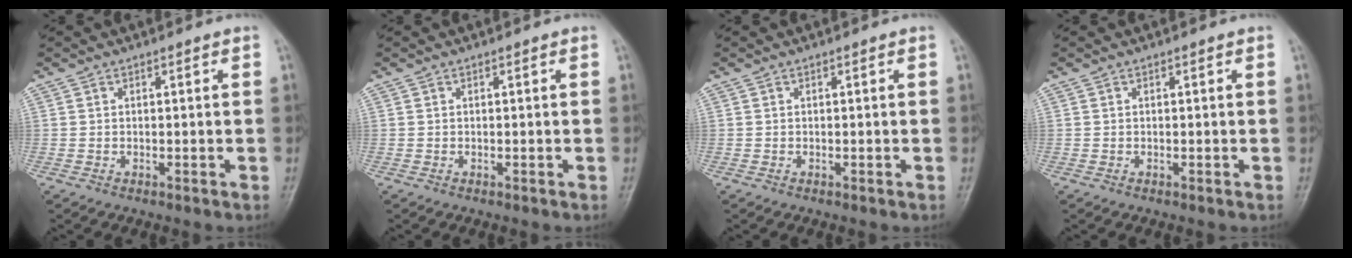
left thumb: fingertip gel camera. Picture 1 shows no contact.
{"total": 0.0}
{"total": 0.0}
{"total": 0.0}